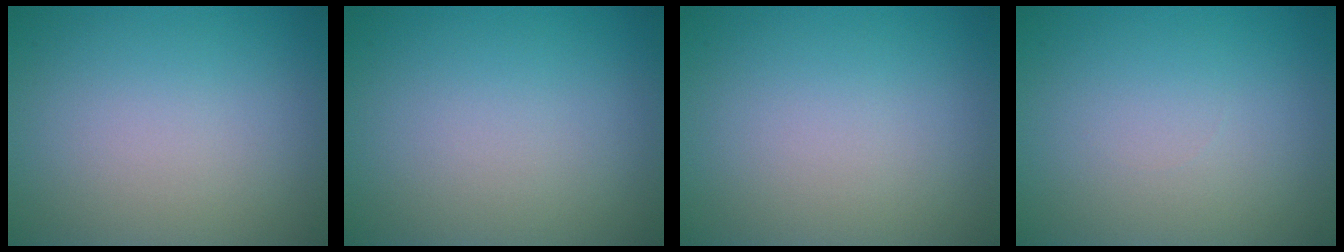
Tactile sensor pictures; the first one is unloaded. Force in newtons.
{"total": 0.0}
{"total": 0.0}
{"total": 0.0}